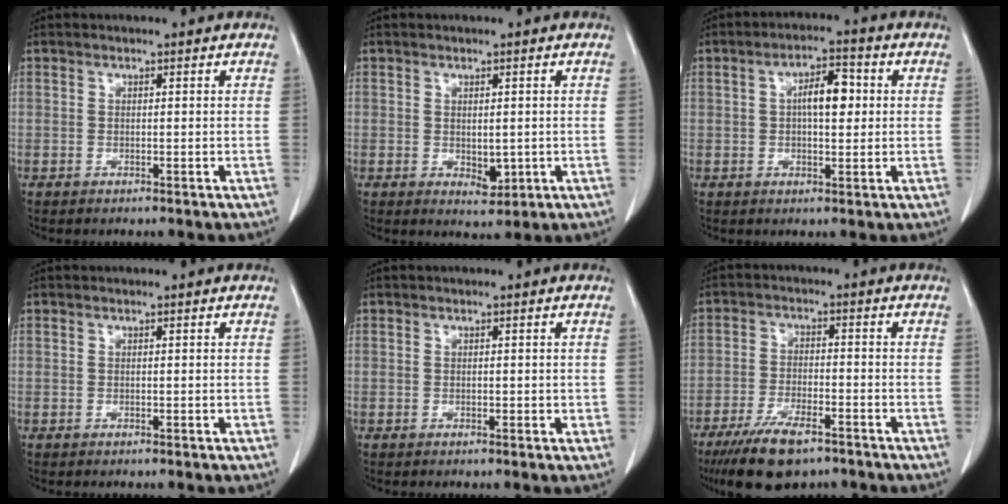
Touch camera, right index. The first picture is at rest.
{"total": 3.0, "force": [-0.3, 1.7, 2.5], "torque": [-0.034, -0.008, 0.005]}
{"total": 6.0, "force": [0.9, 2.3, 5.4], "torque": [-0.089, 0.015, 0.012]}
{"total": 0.0}
{"total": 1.1, "force": [0.0, 0.8, 0.7], "torque": [-0.005, 0.004, 0.000]}
{"total": 9.5, "force": [-6.8, 3.0, 6.0], "torque": [-0.107, -0.014, -0.117]}